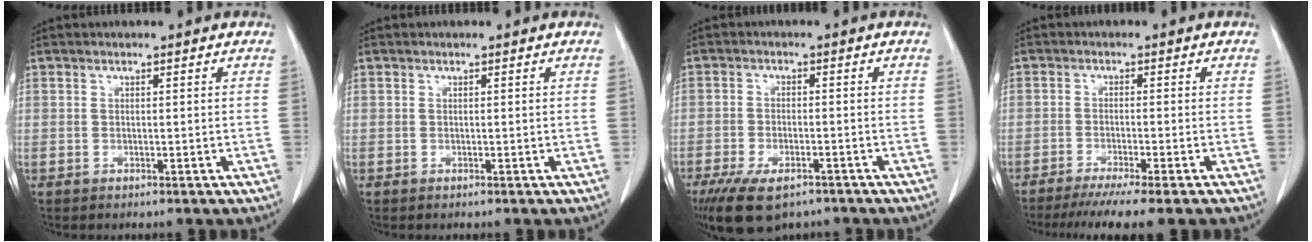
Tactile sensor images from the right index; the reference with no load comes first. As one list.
[{"total": 0.0}, {"total": 10.0, "force": [-7.0, 4.0, 5.9], "torque": [-0.107, -0.013, -0.111]}, {"total": 9.2, "force": [-7.6, -0.8, 5.1], "torque": [-0.056, -0.025, -0.116]}]